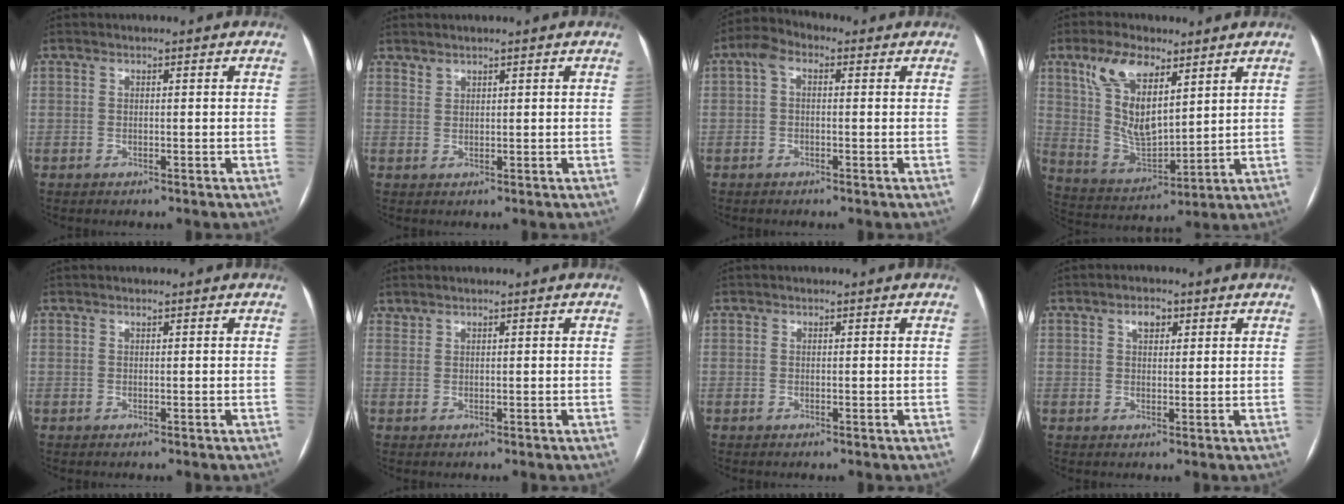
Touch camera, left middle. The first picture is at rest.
{"total": 1.1, "force": [1.0, 0.2, 0.1], "torque": [-0.003, 0.001, 0.022]}
{"total": 4.1, "force": [1.0, 2.1, 3.4], "torque": [-0.066, 0.027, 0.007]}
{"total": 12.0, "force": [6.3, 4.6, 9.2], "torque": [-0.189, 0.007, 0.128]}
{"total": 0.0}
{"total": 0.6, "force": [0.6, 0.0, 0.0], "torque": [-0.006, 0.007, 0.016]}
{"total": 0.0}
{"total": 2.6, "force": [1.3, 1.6, 1.6], "torque": [-0.028, 0.009, 0.021]}